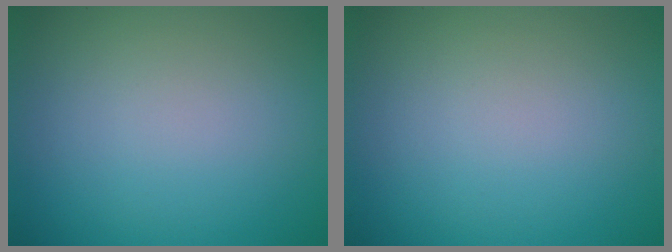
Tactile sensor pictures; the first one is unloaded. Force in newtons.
{"total": 0.0}